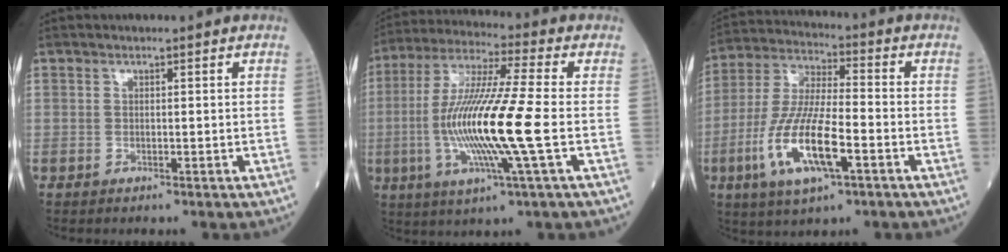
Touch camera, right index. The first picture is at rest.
{"total": 16.2, "force": [-2.6, -0.2, 15.9], "torque": [-0.322, -0.008, -0.059]}
{"total": 14.1, "force": [-5.0, 3.1, 12.8], "torque": [-0.270, -0.012, -0.091]}